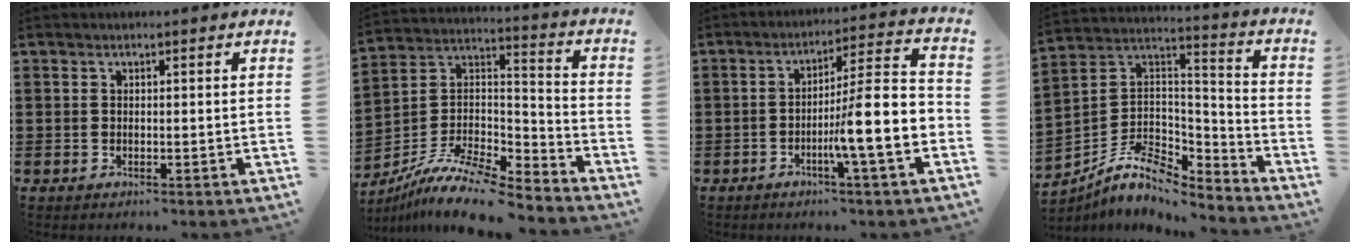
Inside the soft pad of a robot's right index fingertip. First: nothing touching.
{"total": 11.5, "force": [-9.5, 2.0, 6.1], "torque": [-0.129, 0.014, -0.191]}
{"total": 9.1, "force": [-3.2, -0.2, 8.5], "torque": [-0.129, -0.031, -0.065]}
{"total": 8.8, "force": [-6.8, 3.6, 4.2], "torque": [-0.098, 0.004, -0.135]}